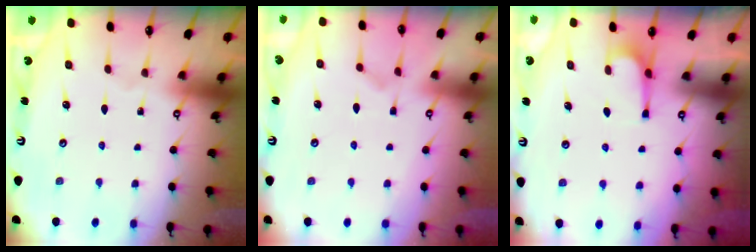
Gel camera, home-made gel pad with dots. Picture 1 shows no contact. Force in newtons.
{"total": 1.7, "press": 1.2, "slide": 1.1}
{"total": 2.2, "press": 2.2, "slide": 0.5}